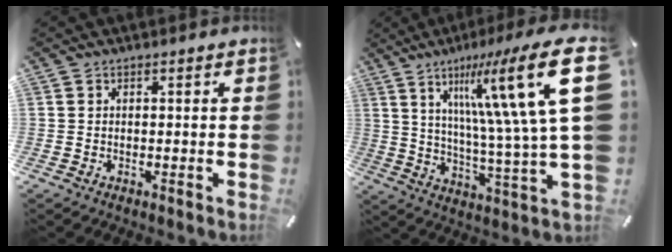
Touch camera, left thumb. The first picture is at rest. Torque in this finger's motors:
{"motor_torque": [2.46, 2.55, 1.47, -1.30, 0.64]}